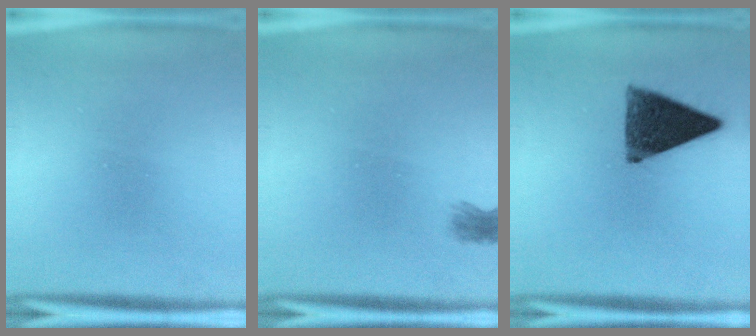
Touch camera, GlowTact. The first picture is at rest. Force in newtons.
{"total": 1.9}
{"total": 11.2}